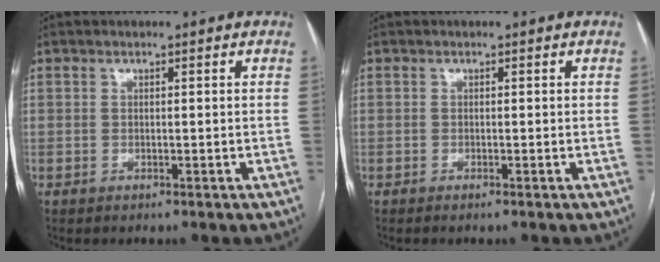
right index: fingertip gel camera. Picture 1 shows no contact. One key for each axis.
{"total": 0.0}